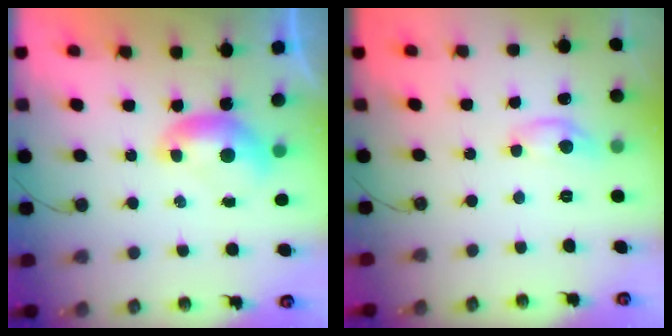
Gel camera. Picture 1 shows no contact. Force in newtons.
{"total": 2.6, "press": 2.6, "slide": 0.2}